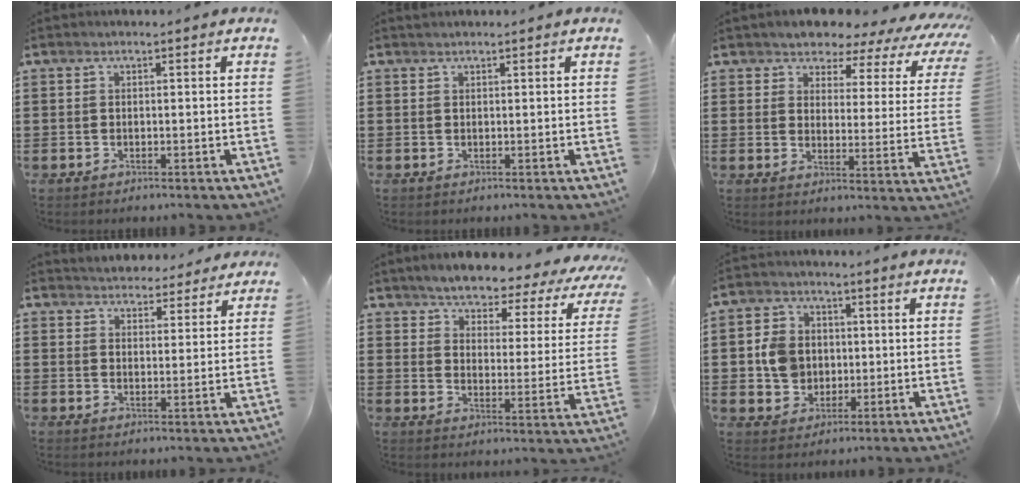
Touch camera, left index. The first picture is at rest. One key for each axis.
{"total": 0.5, "fx": 0.5, "fy": 0.2, "fz": 0.0, "tx": -0.001, "ty": 0.000, "tz": 0.010}
{"total": 4.2, "fx": 3.8, "fy": 1.6, "fz": 0.8, "tx": -0.036, "ty": -0.028, "tz": 0.059}
{"total": 3.8, "fx": 3.8, "fy": 0.7, "fz": -0.2, "tx": -0.004, "ty": -0.020, "tz": 0.067}
{"total": 3.9, "fx": 3.8, "fy": 0.5, "fz": 0.8, "tx": -0.041, "ty": -0.032, "tz": 0.058}
{"total": 6.5, "fx": 0.0, "fy": 5.9, "fz": 2.8, "tx": -0.069, "ty": 0.013, "tz": -0.002}